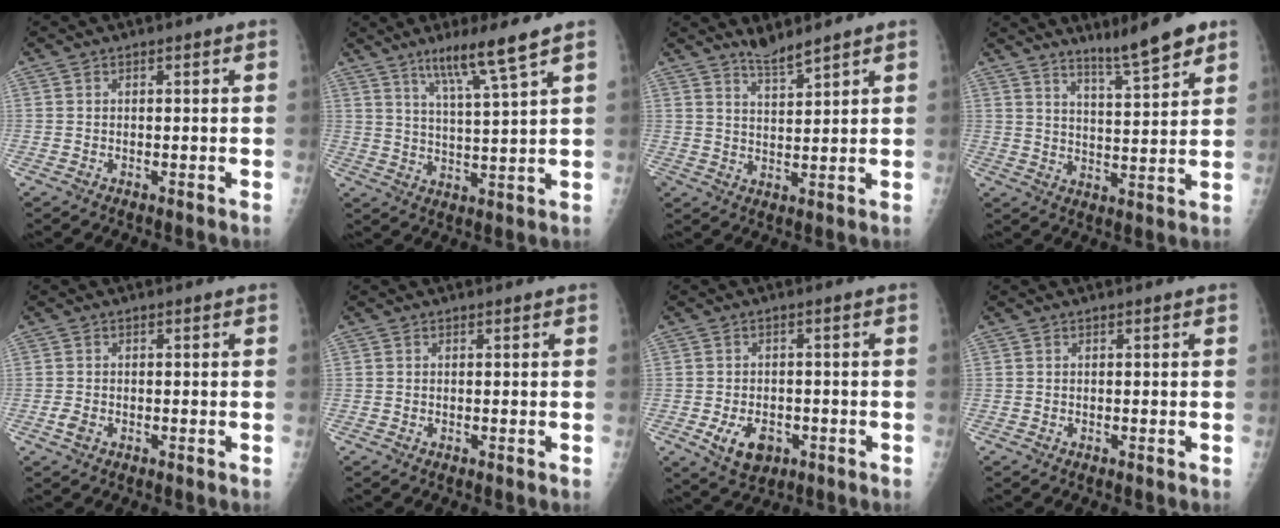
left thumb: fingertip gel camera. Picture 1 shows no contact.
{"total": 8.9, "force": [5.8, -0.3, 6.7], "torque": [-0.118, -0.034, 0.108]}
{"total": 3.8, "force": [3.6, 0.2, 1.4], "torque": [-0.020, -0.032, 0.070]}
{"total": 8.8, "force": [6.8, 0.8, 5.6], "torque": [-0.082, -0.049, 0.115]}
{"total": 1.7, "force": [-0.6, 1.2, 1.0], "torque": [-0.020, 0.000, -0.013]}
{"total": 0.0}
{"total": 6.4, "force": [-2.4, 4.3, 4.1], "torque": [-0.058, 0.007, -0.030]}
{"total": 0.0}